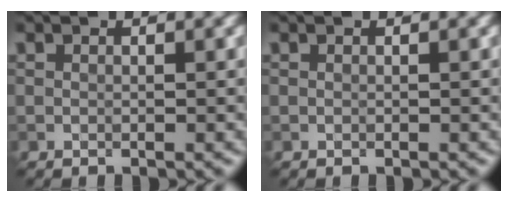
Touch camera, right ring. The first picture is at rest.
{"total": 0.0}